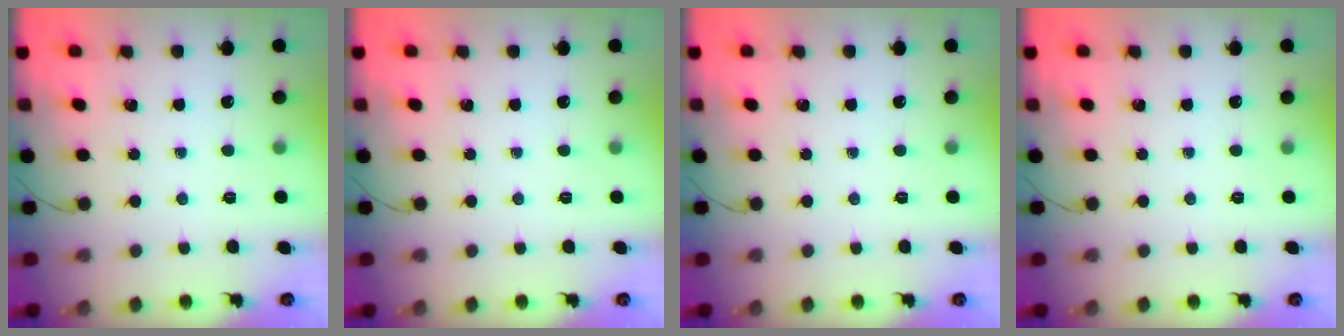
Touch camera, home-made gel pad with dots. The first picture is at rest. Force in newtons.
{"total": 0.0}
{"total": 0.0}
{"total": 0.0}